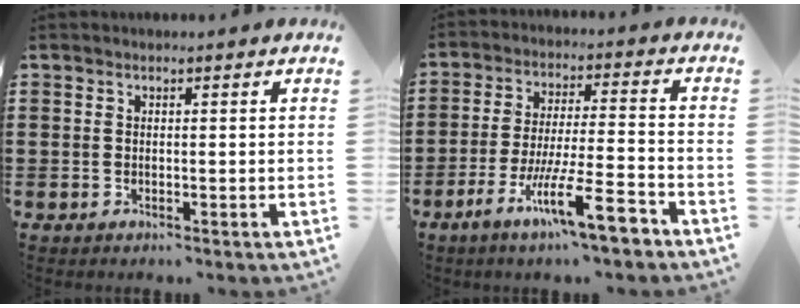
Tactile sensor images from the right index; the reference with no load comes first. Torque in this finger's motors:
{"motor_torque": [1.17, 0.97, 0.35, 0.12]}